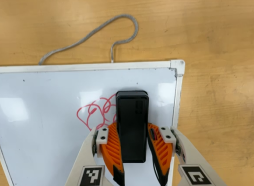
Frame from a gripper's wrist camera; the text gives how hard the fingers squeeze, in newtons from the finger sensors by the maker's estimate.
{"total": 12.6, "left": 12.6, "right": 12.7}